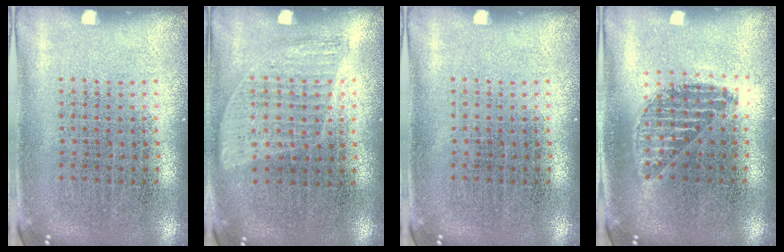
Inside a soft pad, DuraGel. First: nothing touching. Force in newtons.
{"total": 0.9, "press": 0.8, "slide": 0.5}
{"total": 0.0}
{"total": 1.1, "press": 1.0, "slide": 0.5}